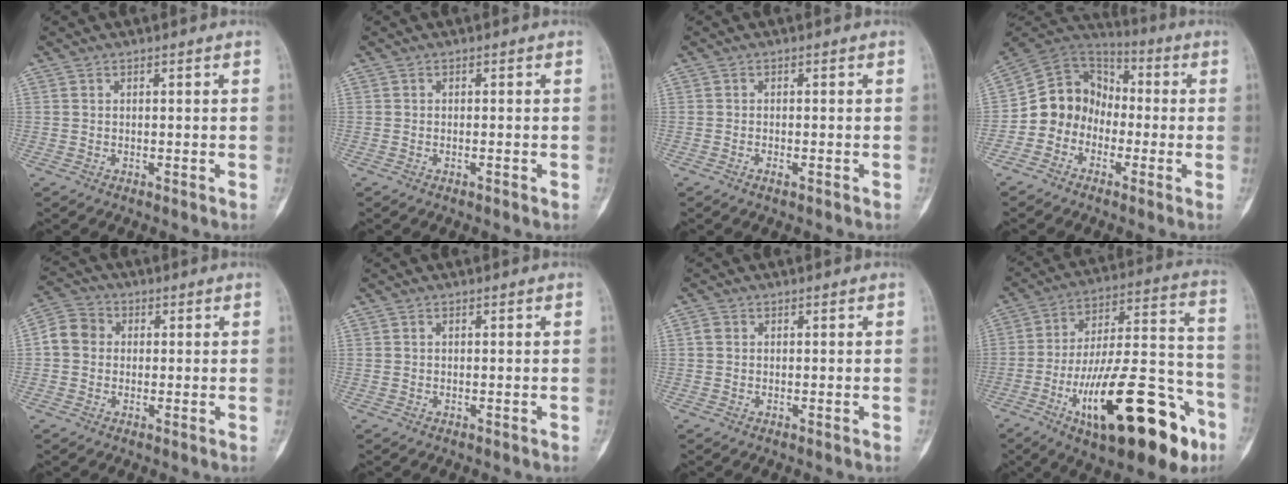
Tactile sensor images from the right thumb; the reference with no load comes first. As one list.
[{"total": 0.7, "force": [-0.3, 0.1, 0.6], "torque": [-0.013, 0.001, -0.005]}, {"total": 1.1, "force": [-0.6, 0.4, 0.8], "torque": [-0.015, 0.001, -0.011]}, {"total": 11.7, "force": [-3.3, 10.3, 4.5], "torque": [-0.051, 0.072, -0.072]}, {"total": 5.8, "force": [0.2, 5.2, 2.6], "torque": [-0.037, 0.016, -0.008]}, {"total": 0.0}, {"total": 1.2, "force": [0.2, 1.0, 0.5], "torque": [-0.008, 0.003, 0.002]}, {"total": 29.8, "force": [-13.4, 10.6, 24.4], "torque": [-0.354, 0.069, -0.200]}]